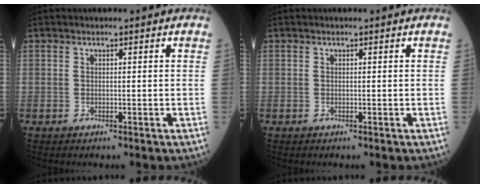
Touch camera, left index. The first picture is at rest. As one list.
[{"total": 0.0}]